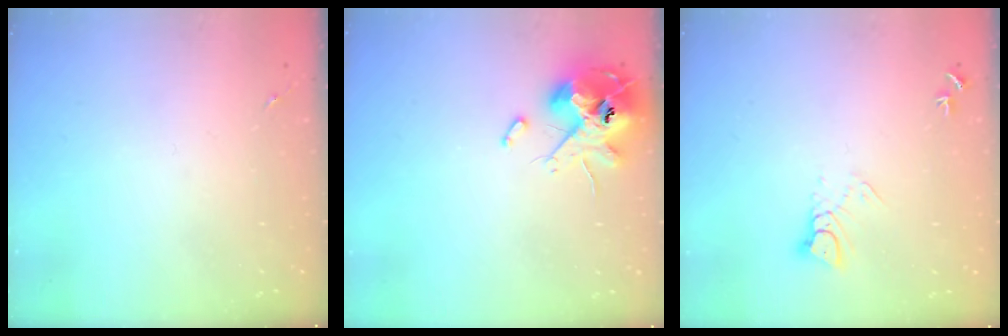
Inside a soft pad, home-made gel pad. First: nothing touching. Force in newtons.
{"total": 13.1, "press": 12.9, "slide": 2.1}
{"total": 4.9, "press": 4.8, "slide": 0.3}